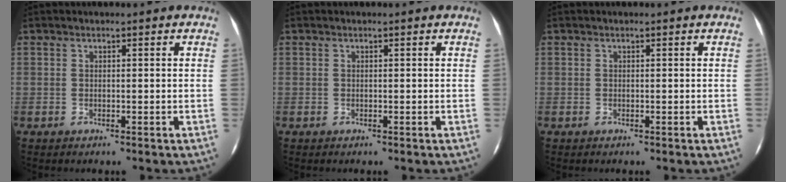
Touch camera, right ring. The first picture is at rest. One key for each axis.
{"total": 0.0}
{"total": 0.0}